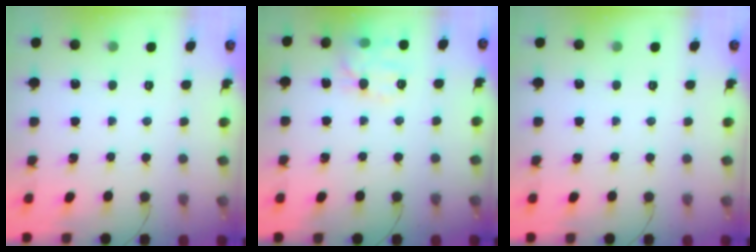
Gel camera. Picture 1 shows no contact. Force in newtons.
{"total": 11.3, "press": 11.3, "slide": 0.6}
{"total": 0.0}